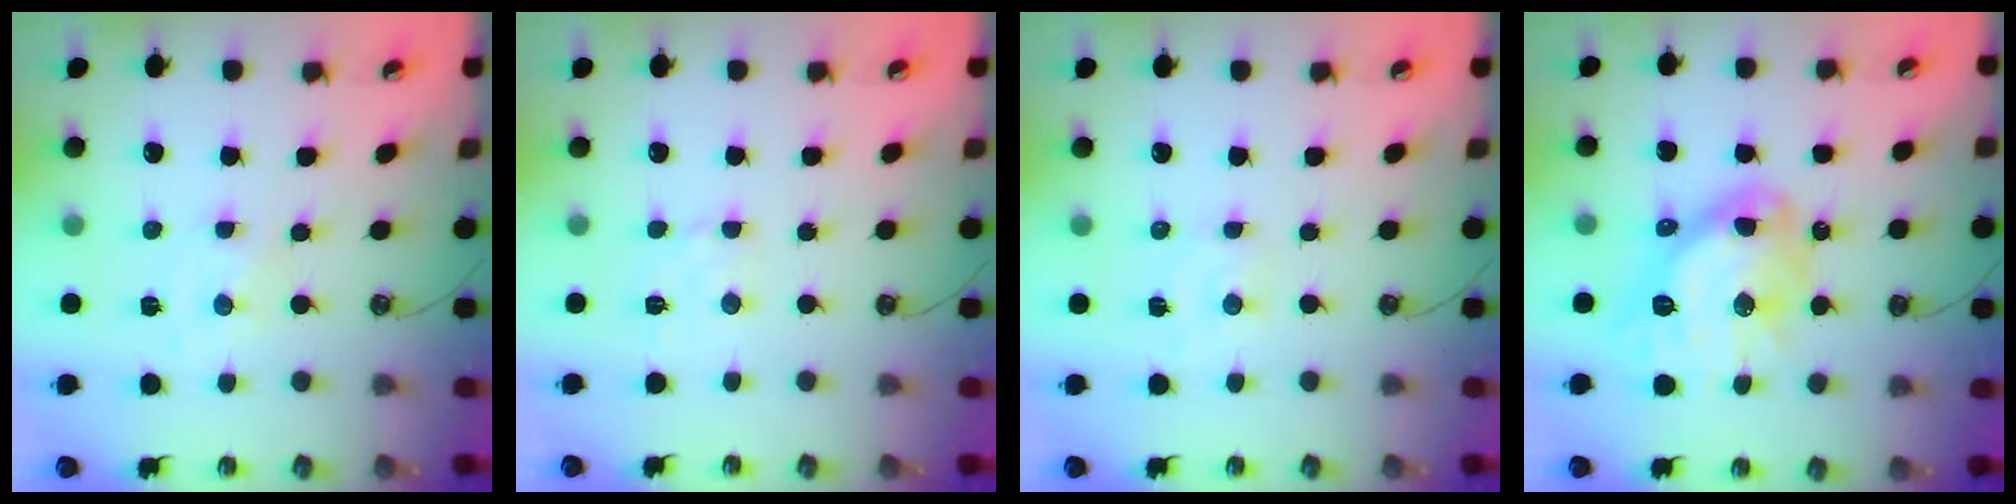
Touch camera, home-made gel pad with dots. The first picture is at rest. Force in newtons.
{"total": 2.1, "press": 2.0, "slide": 0.6}
{"total": 2.3, "press": 2.3, "slide": 0.4}
{"total": 17.0, "press": 16.9, "slide": 1.8}